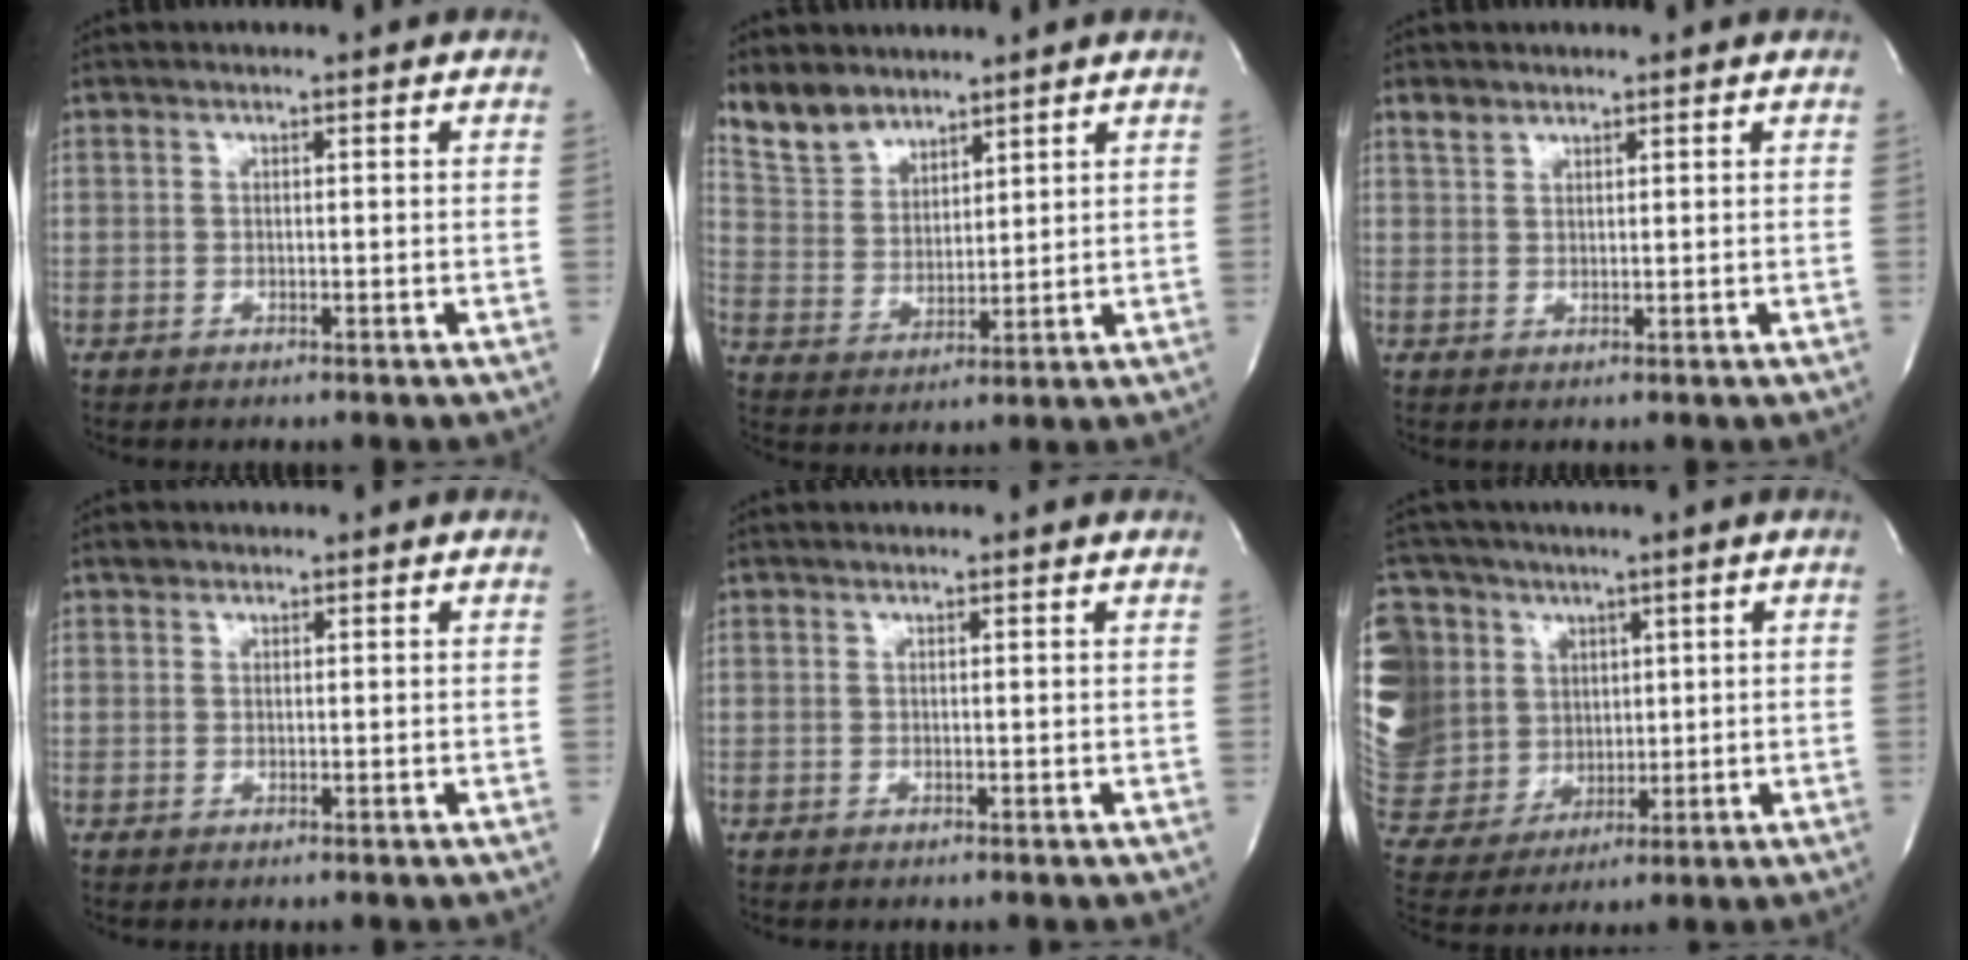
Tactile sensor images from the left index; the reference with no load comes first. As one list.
[{"total": 8.0, "force": [6.9, 3.8, 1.7], "torque": [-0.045, 0.013, 0.152]}, {"total": 2.0, "force": [1.7, 1.1, 0.3], "torque": [-0.010, 0.009, 0.033]}, {"total": 1.0, "force": [0.6, 0.8, 0.1], "torque": [0.006, 0.005, 0.007]}, {"total": 0.9, "force": [0.9, 0.1, 0.1], "torque": [-0.006, 0.012, 0.013]}, {"total": 26.2, "force": [8.0, 22.6, 10.5], "torque": [-0.345, 0.099, 0.169]}]